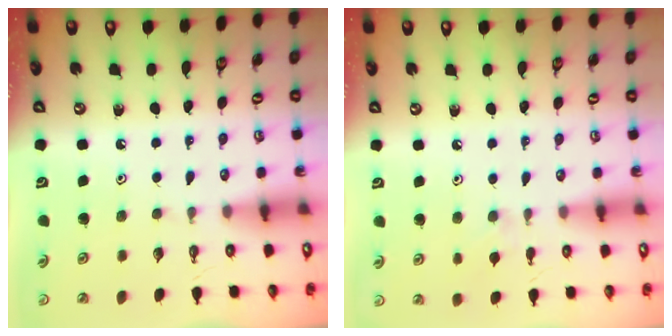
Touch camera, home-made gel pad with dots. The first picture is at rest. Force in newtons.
{"total": 4.9, "press": 4.9, "slide": 0.7}